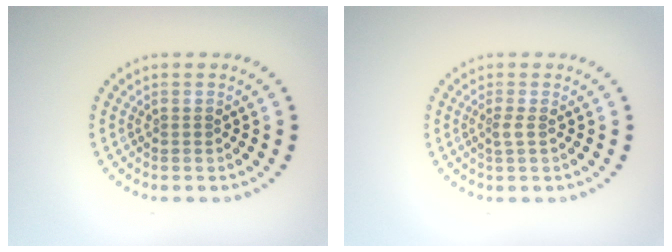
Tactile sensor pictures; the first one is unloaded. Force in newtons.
{"total": 1.0, "press": 0.8, "slide": 0.6}